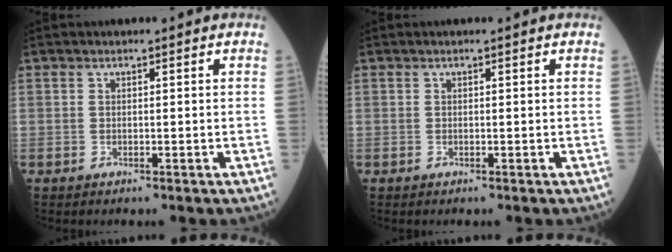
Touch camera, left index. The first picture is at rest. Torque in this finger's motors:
{"motor_torque": [0.18, -0.19, 0.00, 0.00]}